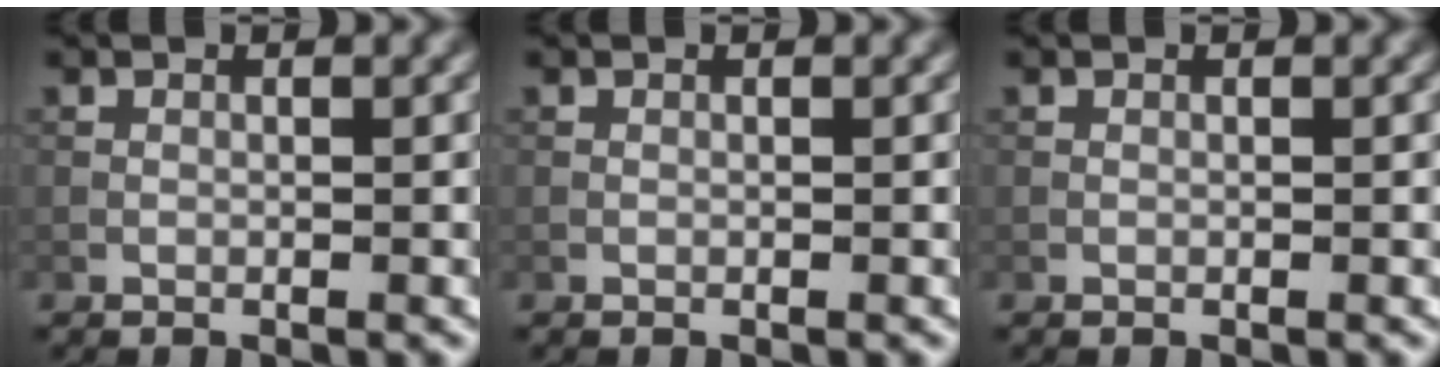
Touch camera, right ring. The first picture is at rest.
{"total": 0.0}
{"total": 0.0}